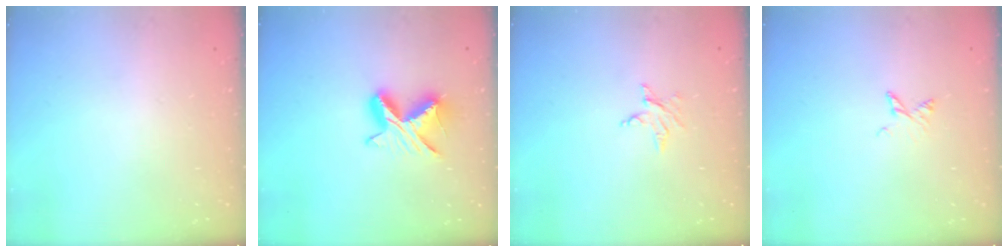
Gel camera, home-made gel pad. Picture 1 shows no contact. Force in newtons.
{"total": 8.7, "press": 8.7, "slide": 0.6}
{"total": 2.5, "press": 2.5, "slide": 0.4}
{"total": 3.6, "press": 3.5, "slide": 0.5}